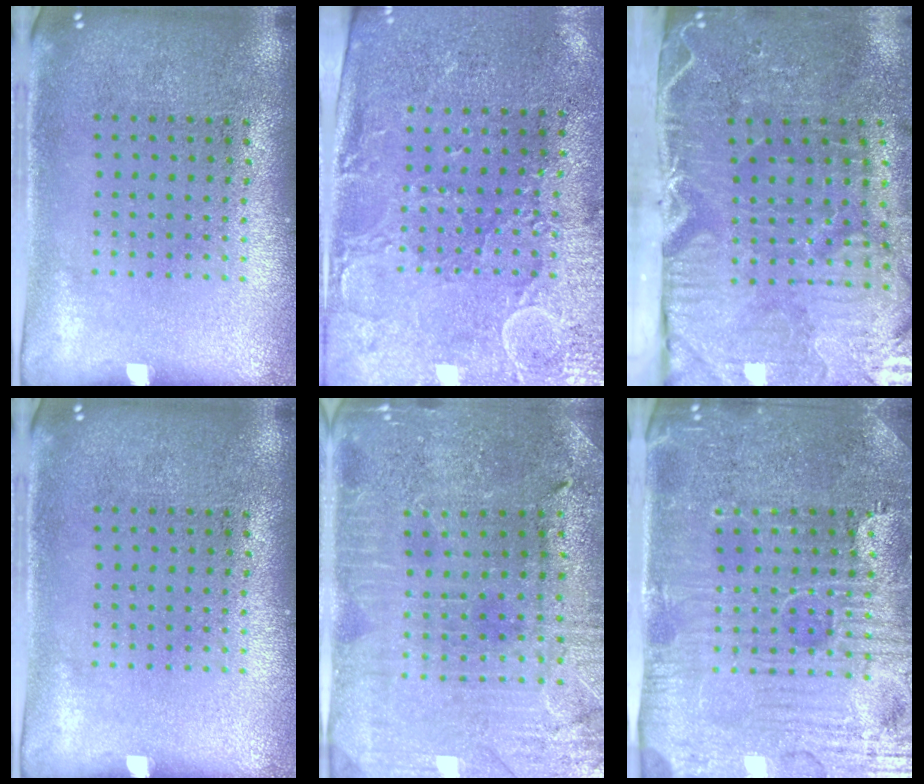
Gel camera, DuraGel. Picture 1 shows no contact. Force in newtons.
{"total": 2.9, "press": 2.5, "slide": 1.5}
{"total": 5.3, "press": 4.3, "slide": 3.1}
{"total": 0.0}
{"total": 1.2, "press": 1.2, "slide": 0.2}
{"total": 5.1, "press": 4.8, "slide": 1.8}